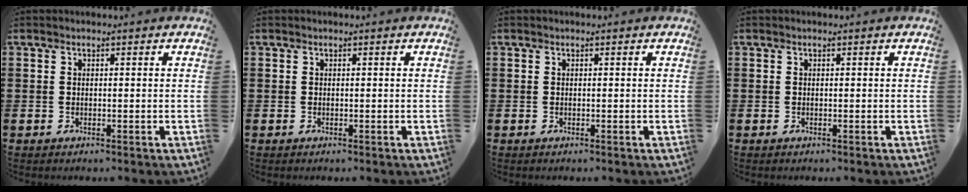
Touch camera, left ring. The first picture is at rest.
{"total": 0.0}
{"total": 0.0}
{"total": 0.0}